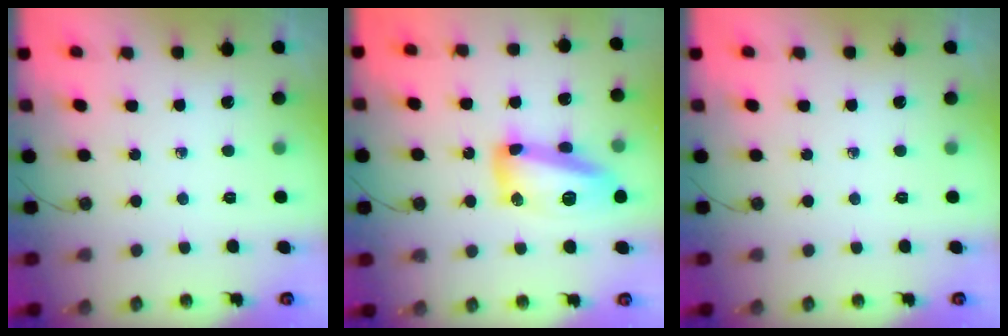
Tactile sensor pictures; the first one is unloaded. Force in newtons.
{"total": 15.1, "press": 15.0, "slide": 1.1}
{"total": 0.0}